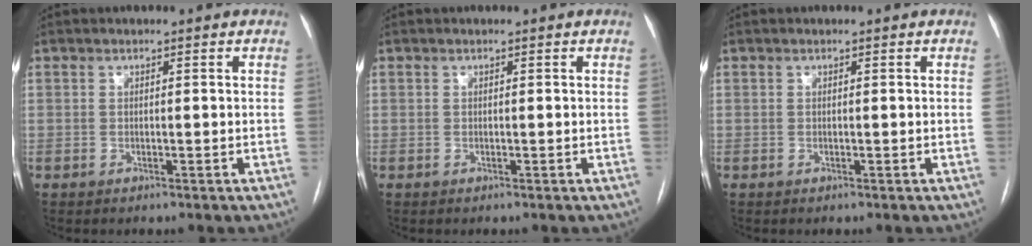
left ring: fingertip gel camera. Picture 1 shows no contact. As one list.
[{"total": 0.0}, {"total": 0.0}]